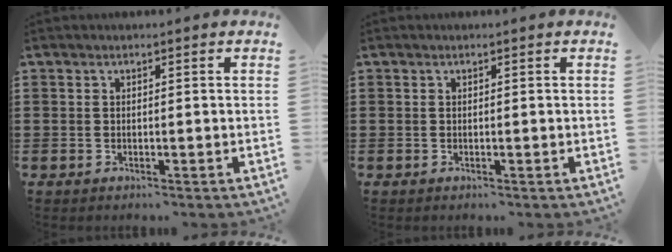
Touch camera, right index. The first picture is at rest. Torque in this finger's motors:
{"motor_torque": [2.14, 0.00, 0.00, 0.00]}